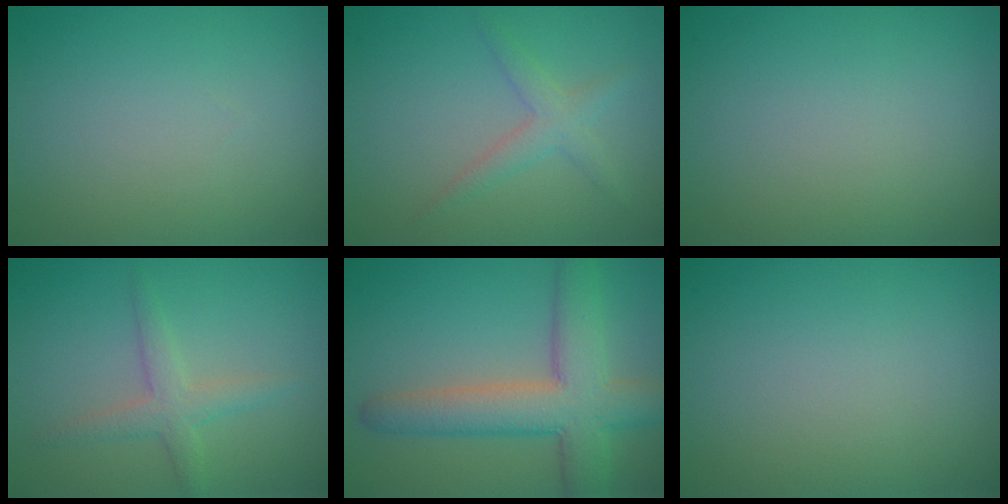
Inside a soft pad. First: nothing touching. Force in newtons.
{"total": 2.1, "press": 2.1, "slide": 0.1}
{"total": 0.0}
{"total": 2.5, "press": 2.5, "slide": 0.1}
{"total": 7.5, "press": 7.4, "slide": 0.3}
{"total": 0.0}